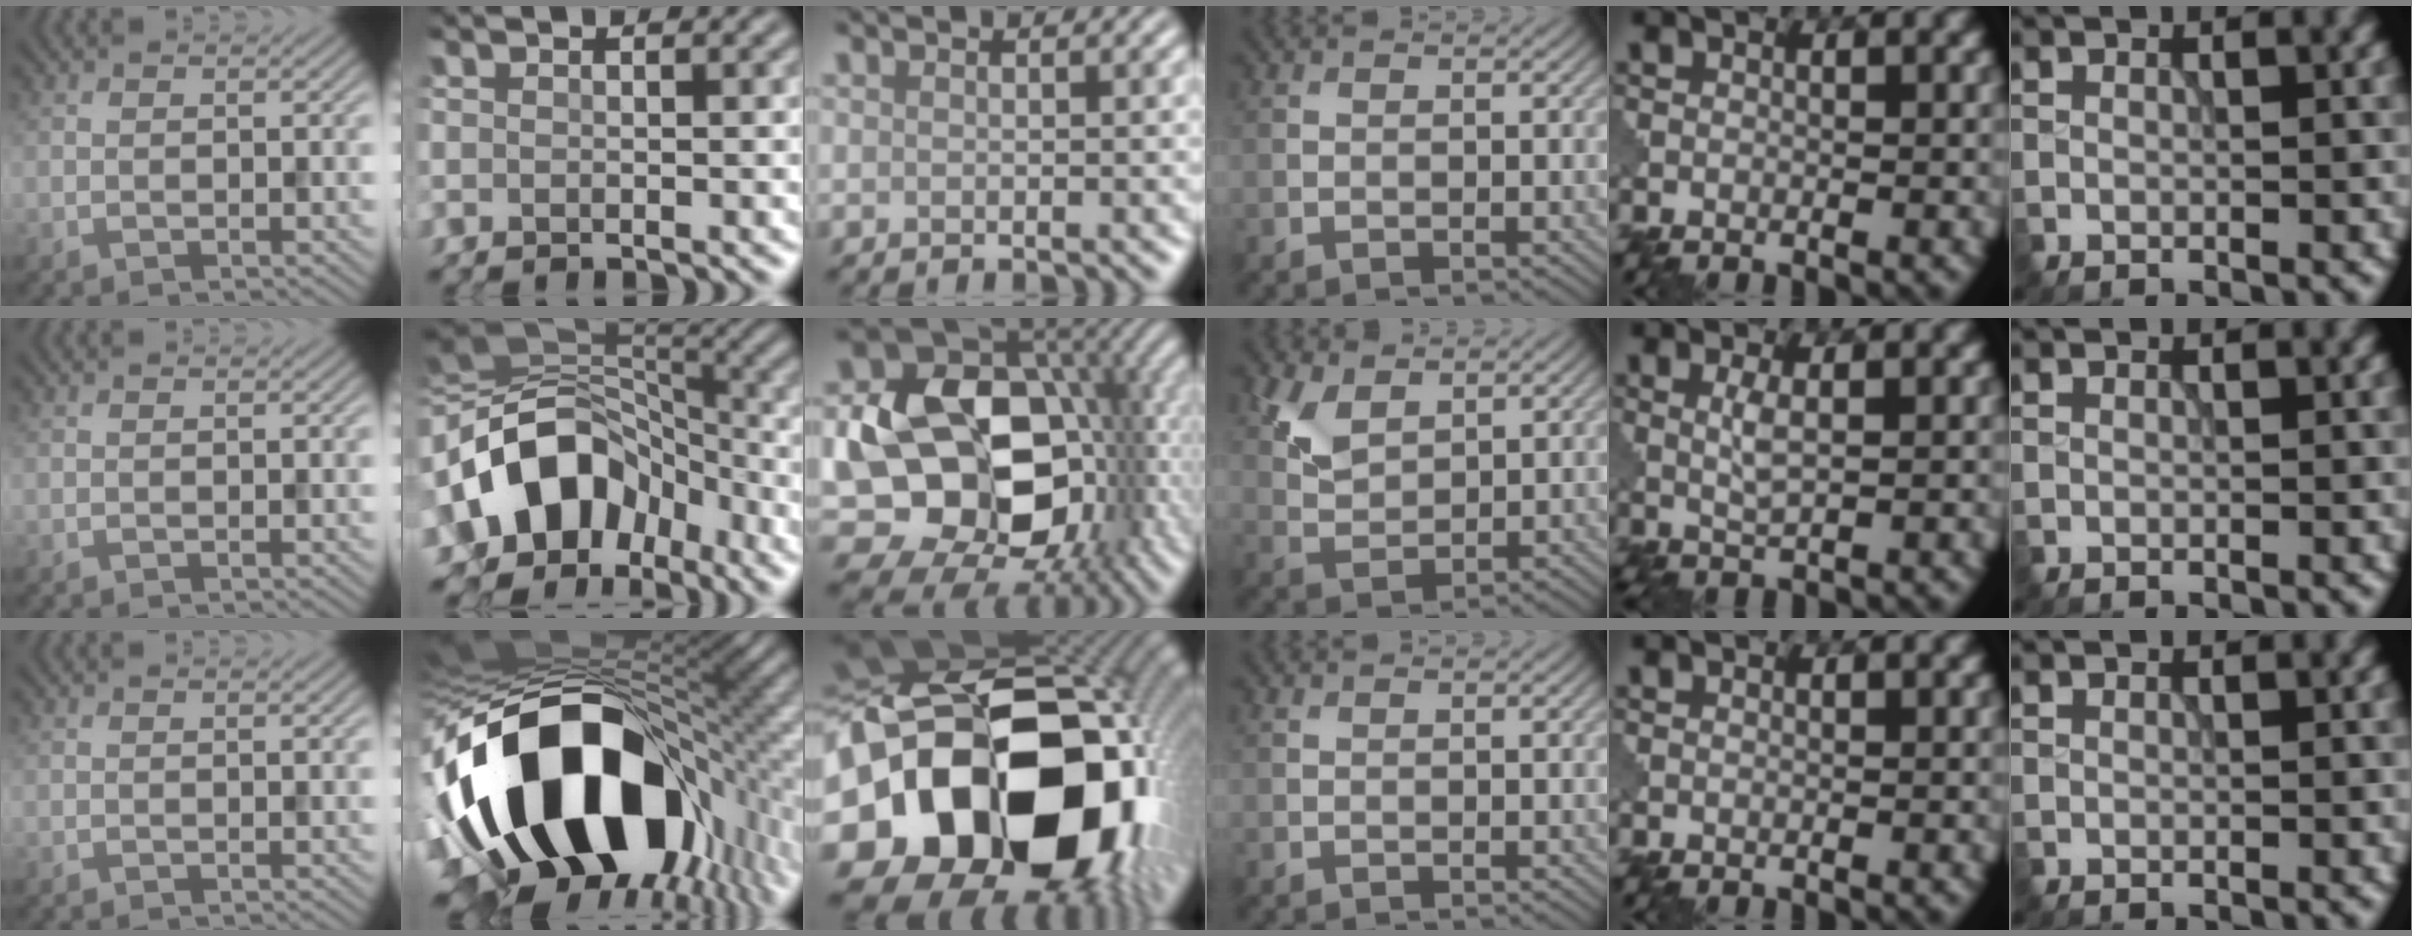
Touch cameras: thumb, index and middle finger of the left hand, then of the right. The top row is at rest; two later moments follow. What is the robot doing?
{"motion": "assemble", "object": "puzzle pieces"}